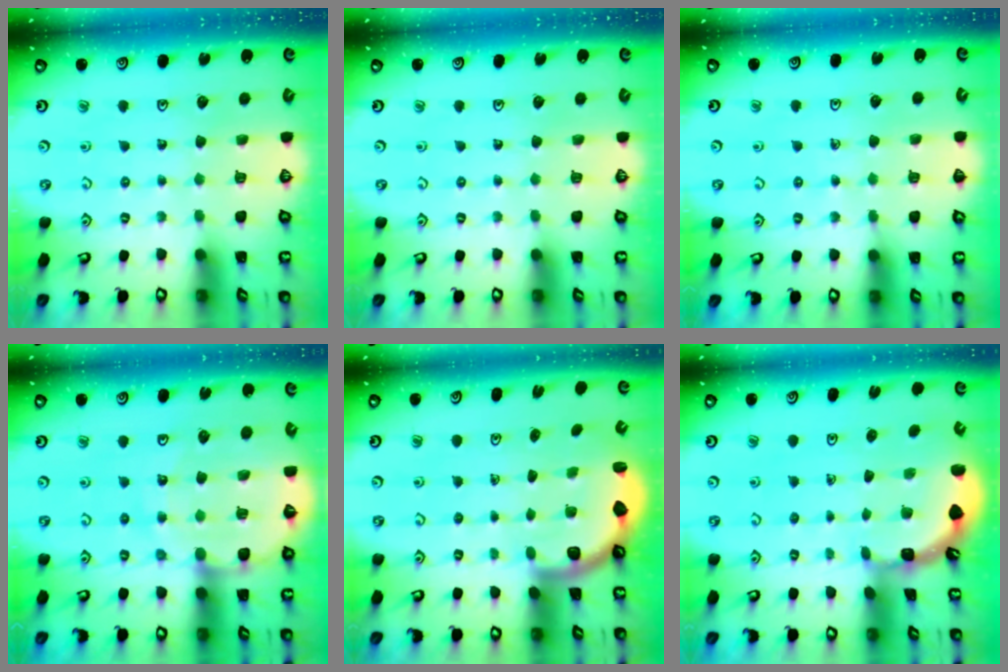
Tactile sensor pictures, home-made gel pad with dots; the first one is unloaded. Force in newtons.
{"total": 0.0}
{"total": 2.7, "press": 2.6, "slide": 0.5}
{"total": 12.2, "press": 11.8, "slide": 2.9}
{"total": 2.5, "press": 2.4, "slide": 0.7}
{"total": 1.5, "press": 1.5, "slide": 0.1}